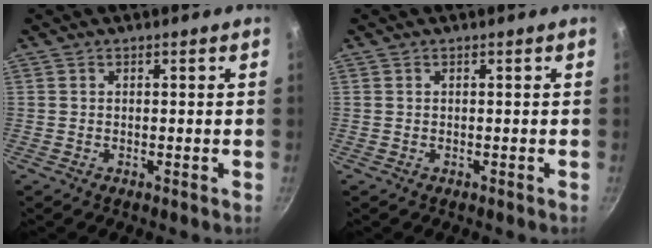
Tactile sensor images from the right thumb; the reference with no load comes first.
{"total": 0.0}